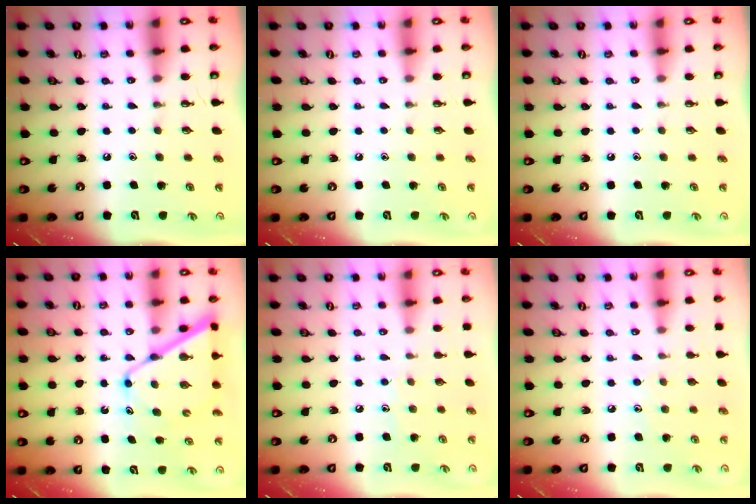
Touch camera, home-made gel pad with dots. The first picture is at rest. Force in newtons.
{"total": 0.0}
{"total": 0.0}
{"total": 12.5, "press": 12.4, "slide": 1.0}
{"total": 5.3, "press": 5.3, "slide": 0.6}
{"total": 5.3, "press": 5.3, "slide": 0.5}